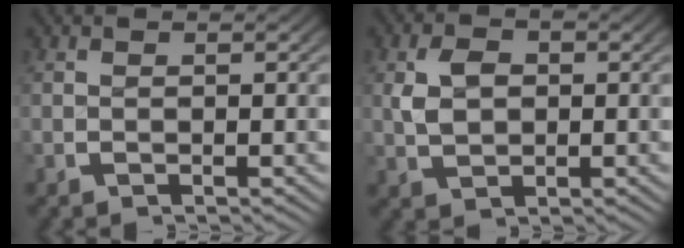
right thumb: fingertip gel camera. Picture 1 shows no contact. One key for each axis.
{"total": 3.4, "fx": 0.4, "fy": 2.6, "fz": 2.0, "tx": -0.047, "ty": -0.009, "tz": 0.014}